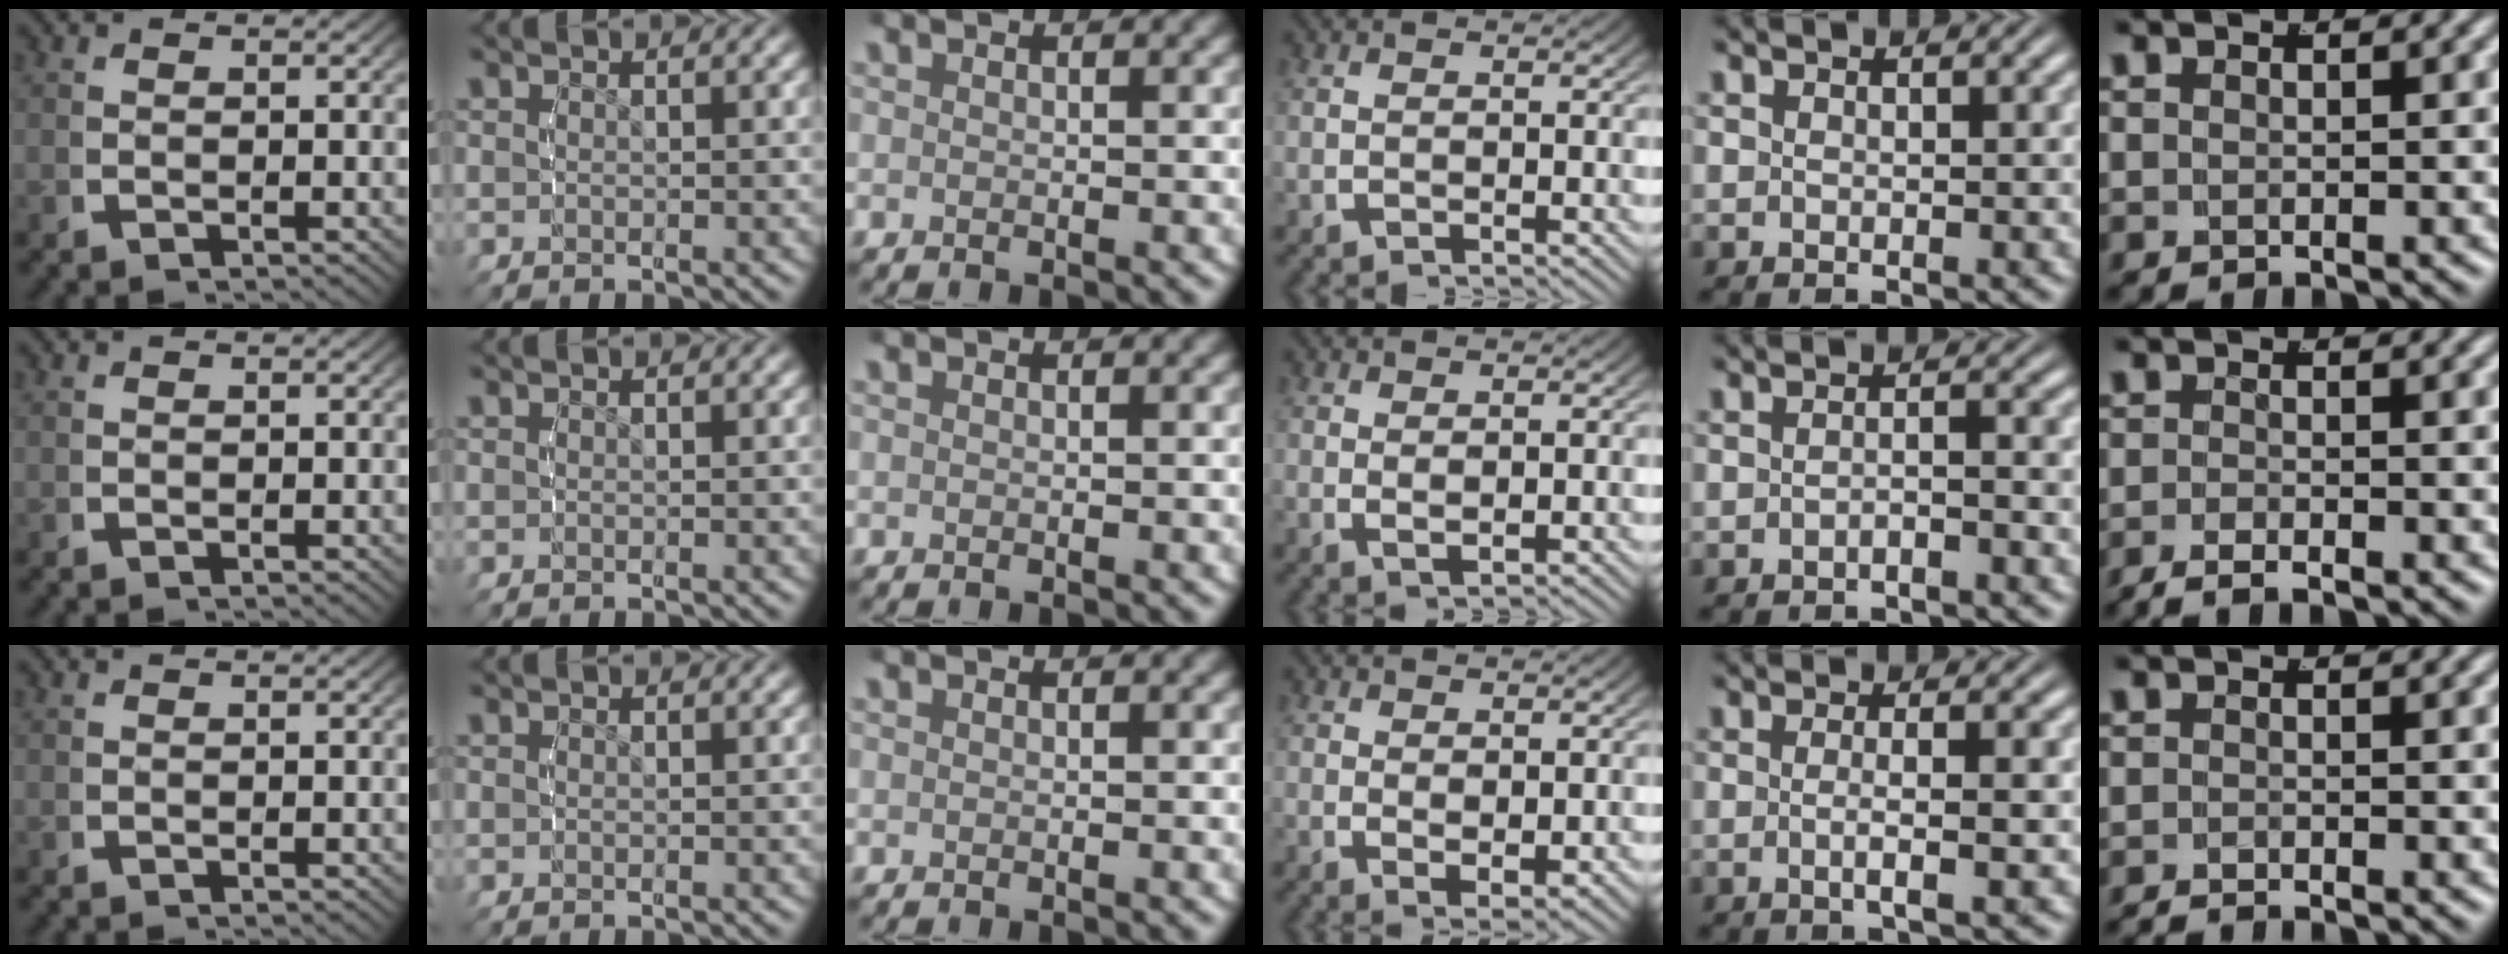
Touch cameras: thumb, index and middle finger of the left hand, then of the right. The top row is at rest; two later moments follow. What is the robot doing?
{"motion": "lift_and_place", "object": "bandage"}